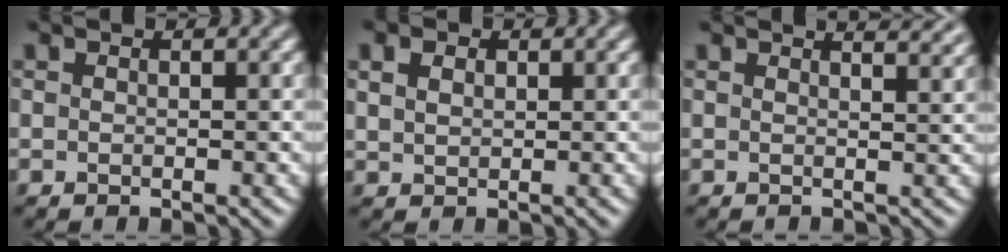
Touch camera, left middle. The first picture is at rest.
{"total": 1.4, "force": [1.3, 0.7, -0.1], "torque": [-0.011, 0.009, 0.026]}
{"total": 6.1, "force": [4.5, 2.4, 3.4], "torque": [-0.018, 0.042, 0.028]}